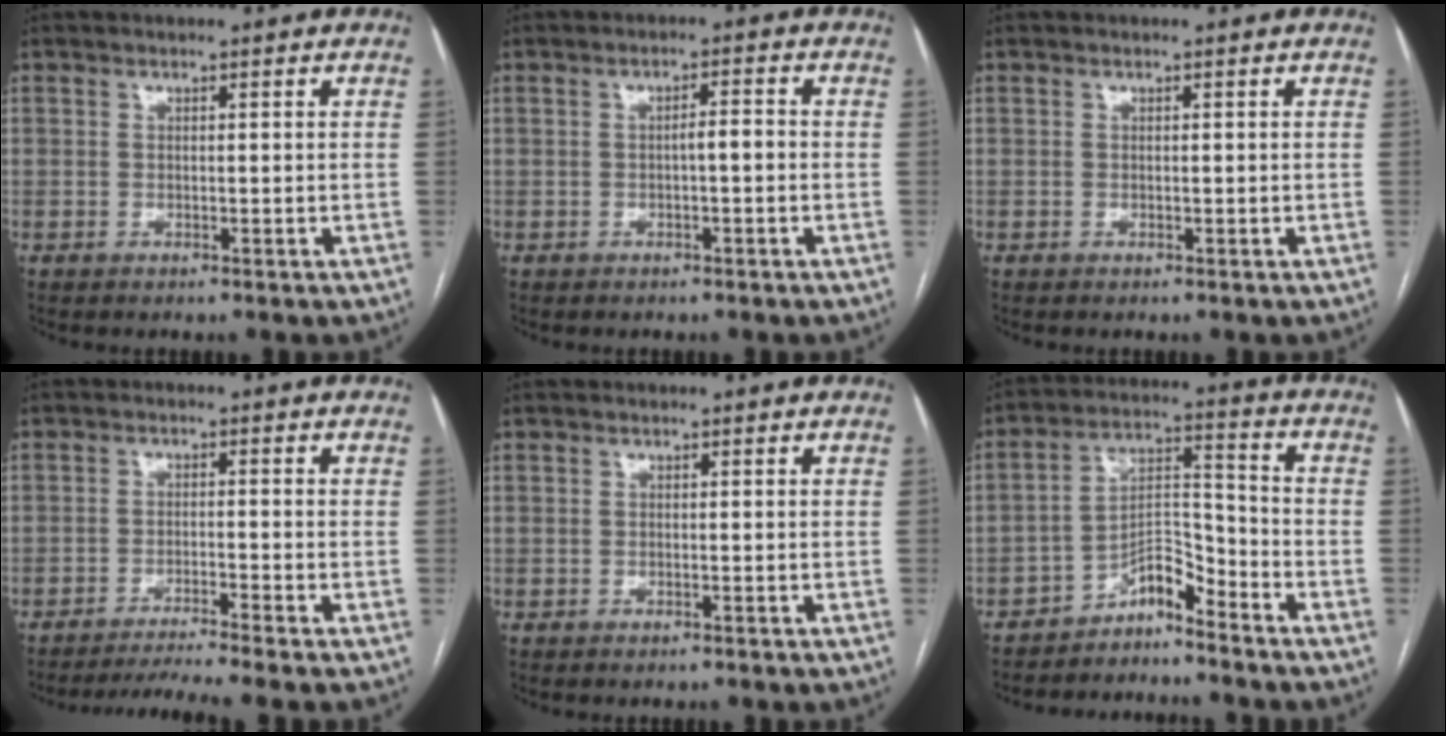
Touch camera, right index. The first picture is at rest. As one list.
[{"total": 2.3, "force": [-0.4, 0.5, 2.2], "torque": [-0.033, 0.005, -0.007]}, {"total": 0.0}, {"total": 7.4, "force": [-6.5, -2.5, 2.6], "torque": [-0.032, -0.017, -0.106]}, {"total": 0.0}, {"total": 6.0, "force": [-5.2, 1.6, 2.4], "torque": [-0.035, 0.026, -0.094]}]